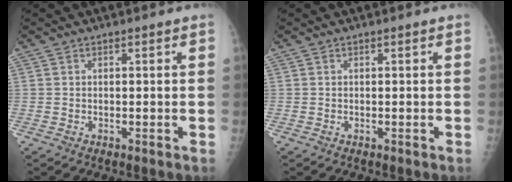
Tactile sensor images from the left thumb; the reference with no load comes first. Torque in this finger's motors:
{"motor_torque": [0.01, 0.00, 0.05, 0.05, 0.00]}